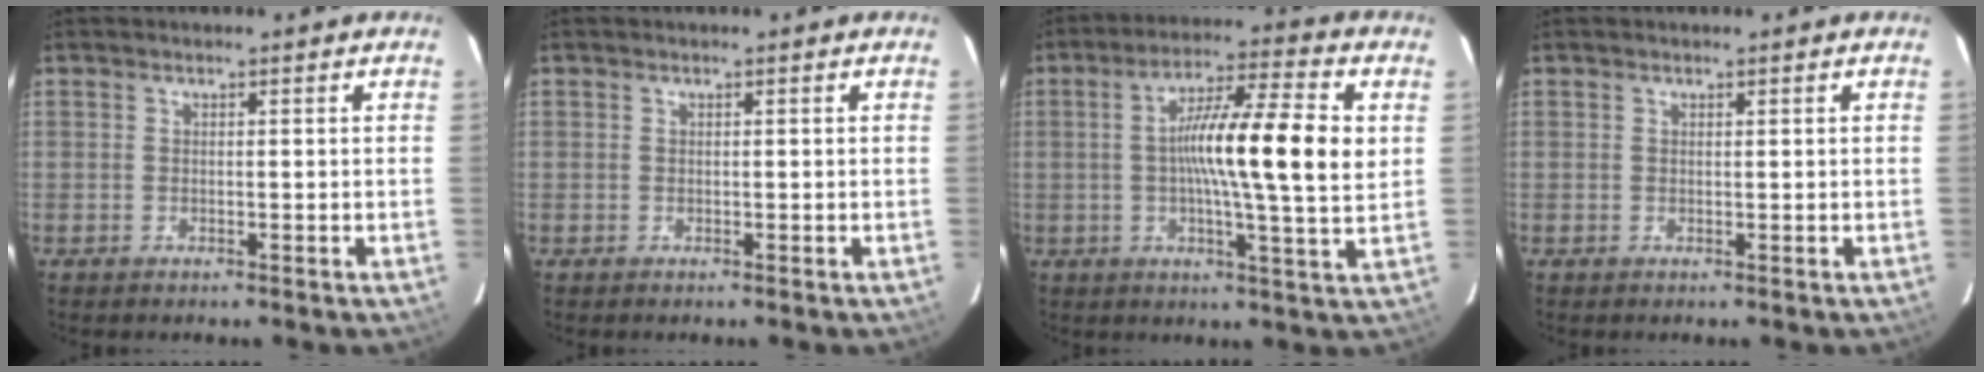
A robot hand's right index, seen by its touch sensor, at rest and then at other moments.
{"total": 0.0}
{"total": 14.9, "force": [1.5, 0.6, 14.8], "torque": [-0.244, 0.010, 0.014]}
{"total": 0.0}